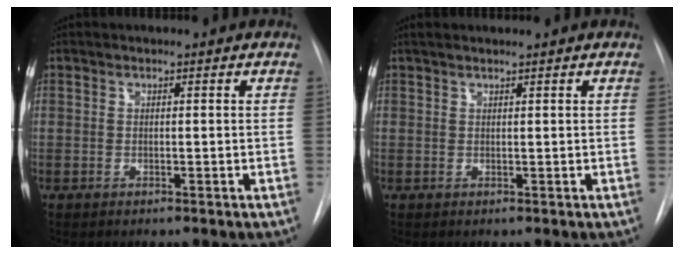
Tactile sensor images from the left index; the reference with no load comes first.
{"total": 2.0, "force": [1.6, -0.1, 1.0], "torque": [-0.009, 0.021, 0.028]}